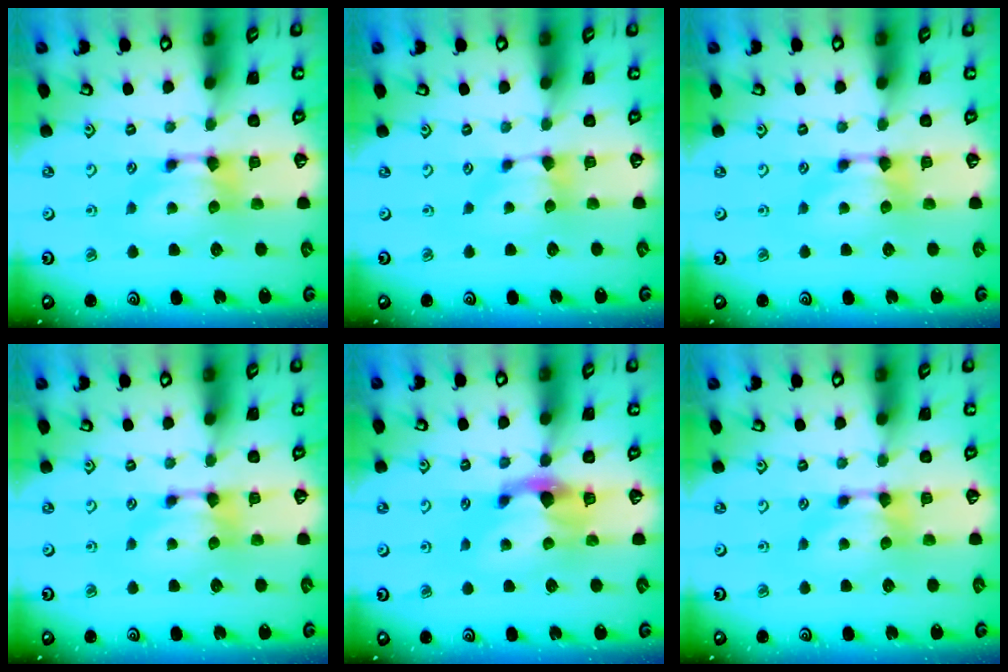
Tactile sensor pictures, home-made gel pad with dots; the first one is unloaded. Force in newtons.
{"total": 0.8, "press": 0.7, "slide": 0.5}
{"total": 0.0}
{"total": 0.0}
{"total": 1.9, "press": 1.3, "slide": 1.4}
{"total": 0.0}